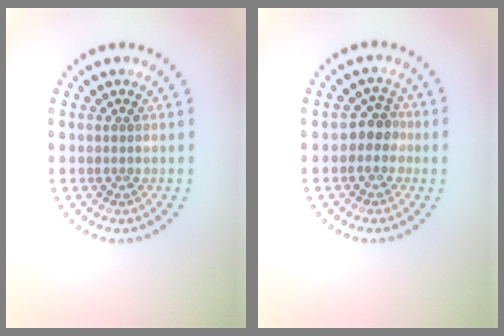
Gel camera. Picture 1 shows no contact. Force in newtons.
{"total": 2.0, "press": 1.6, "slide": 1.2}